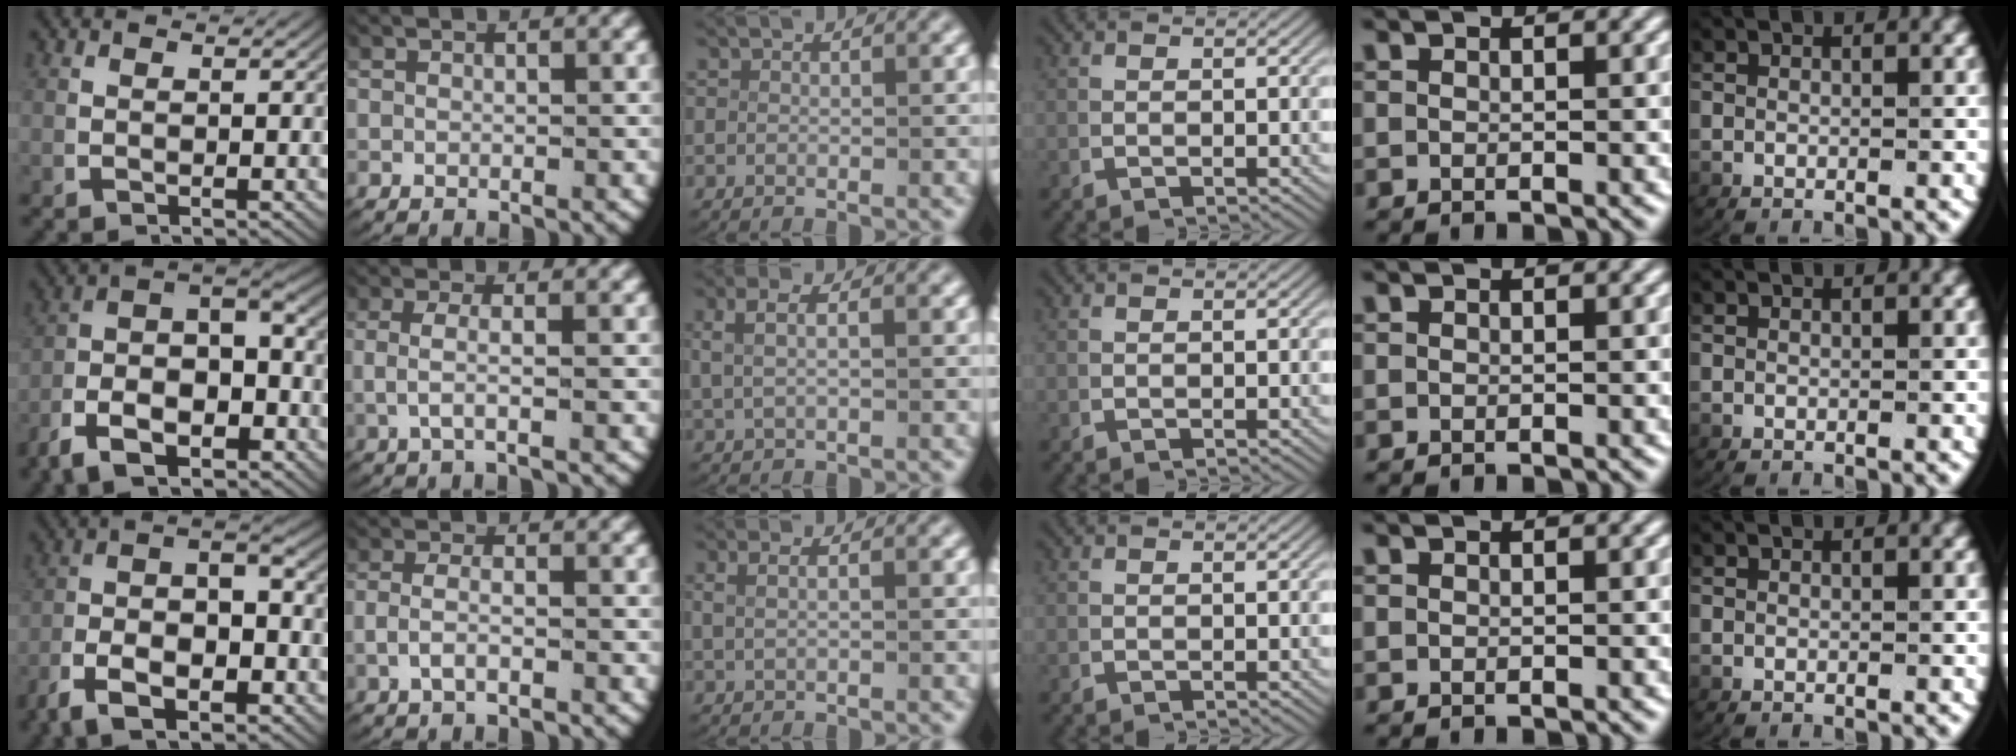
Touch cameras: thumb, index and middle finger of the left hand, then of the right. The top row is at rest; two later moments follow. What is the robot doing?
{"motion": "lift_and_place", "object": "towel"}